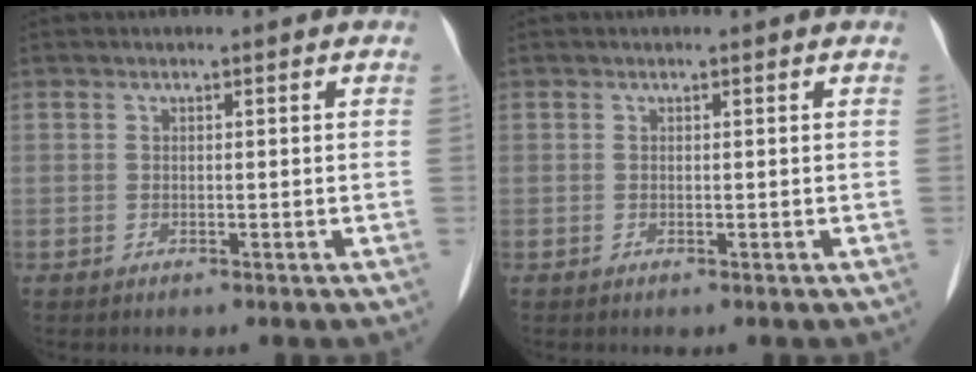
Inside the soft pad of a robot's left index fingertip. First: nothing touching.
{"total": 0.0}